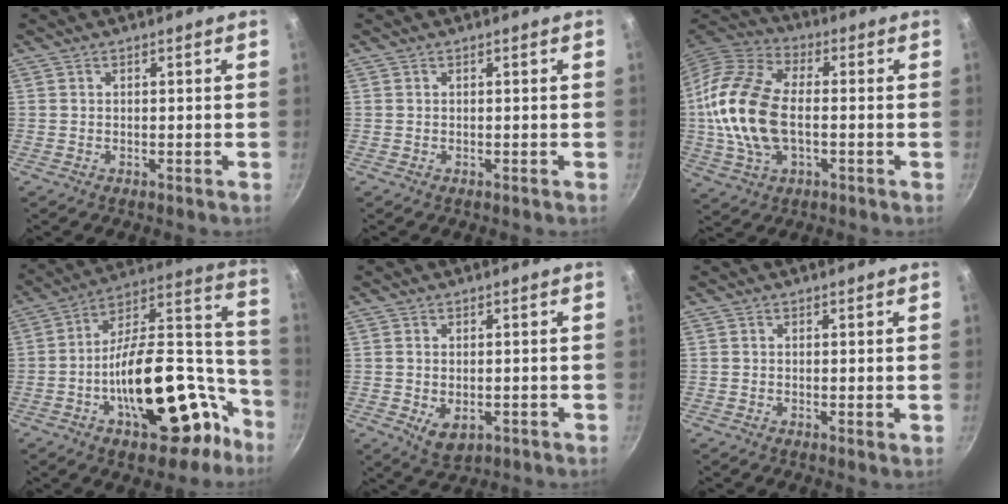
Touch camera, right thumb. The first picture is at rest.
{"total": 0.0}
{"total": 18.3, "force": [-1.2, 10.6, 14.8], "torque": [-0.291, 0.027, -0.033]}
{"total": 28.1, "force": [-11.8, 14.4, 21.2], "torque": [-0.251, 0.099, -0.171]}
{"total": 4.9, "force": [-0.9, 3.1, 3.7], "torque": [-0.060, -0.016, -0.009]}
{"total": 0.9, "force": [0.2, 0.3, 0.8], "torque": [-0.012, -0.005, 0.000]}